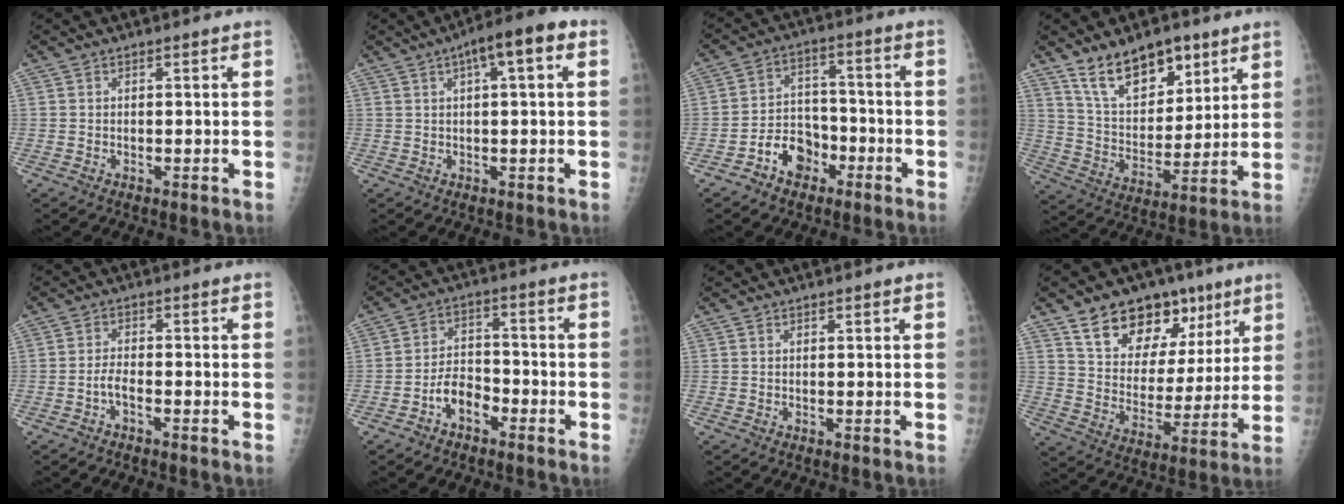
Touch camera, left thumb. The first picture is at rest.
{"total": 8.5, "force": [3.2, 2.2, 7.5], "torque": [-0.114, 0.024, 0.040]}
{"total": 8.0, "force": [-4.4, 5.9, 3.3], "torque": [-0.026, 0.042, -0.076]}
{"total": 14.6, "force": [9.8, 7.5, 7.9], "torque": [-0.089, -0.061, 0.180]}
{"total": 2.1, "force": [-1.3, 0.7, 1.6], "torque": [-0.031, 0.013, -0.027]}
{"total": 6.1, "force": [-3.3, 3.8, 3.3], "torque": [-0.042, 0.034, -0.064]}
{"total": 0.0}
{"total": 18.3, "force": [10.8, 11.3, 9.4], "torque": [-0.088, -0.042, 0.175]}